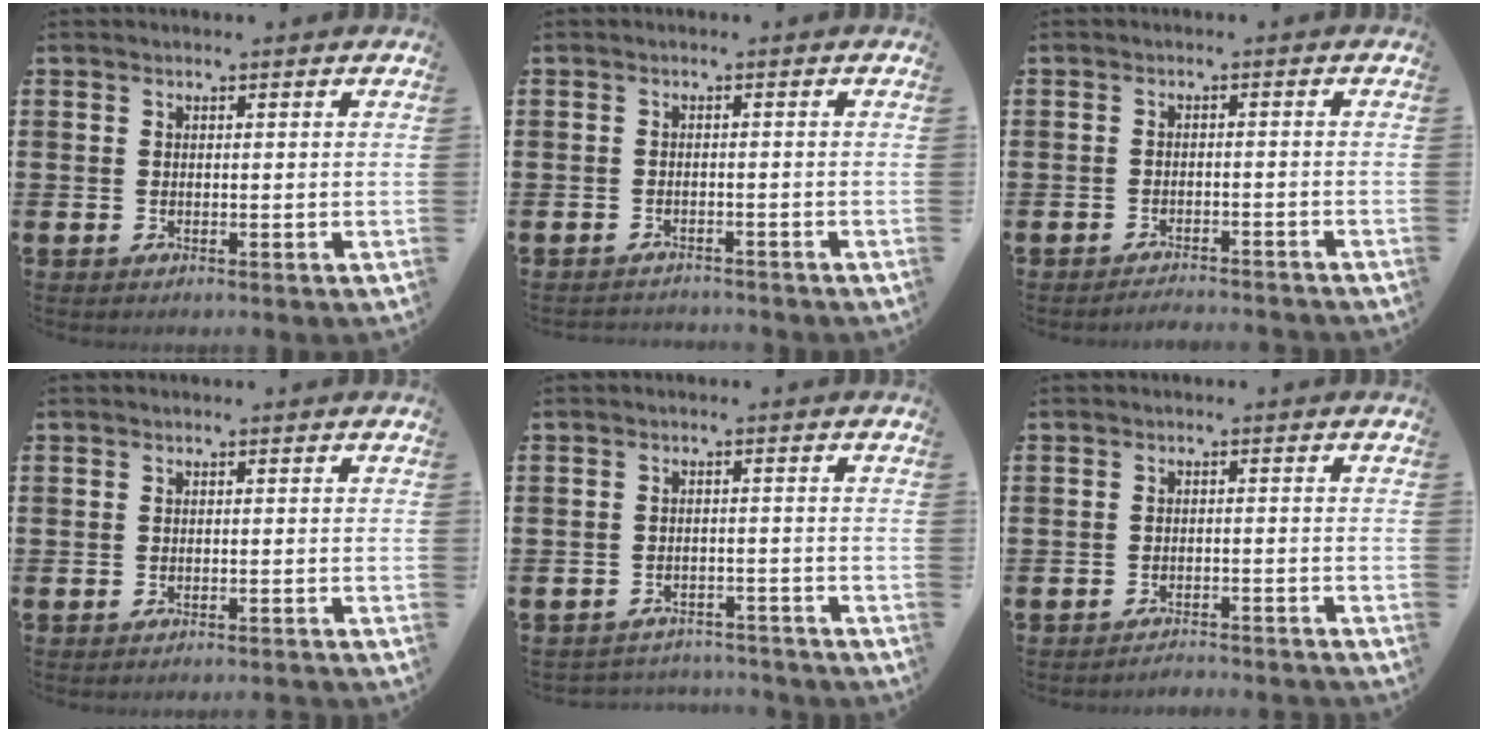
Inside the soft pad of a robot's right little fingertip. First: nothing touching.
{"total": 1.2, "force": [-1.2, 0.0, -0.2], "torque": [-0.001, 0.003, -0.025]}
{"total": 1.7, "force": [-1.7, -0.1, -0.1], "torque": [-0.002, 0.005, -0.035]}
{"total": 0.6, "force": [-0.6, -0.1, 0.1], "torque": [0.000, -0.001, -0.013]}
{"total": 2.1, "force": [-2.1, 0.1, -0.3], "torque": [-0.005, 0.002, -0.047]}
{"total": 1.8, "force": [-1.8, -0.1, 0.0], "torque": [-0.003, 0.005, -0.037]}